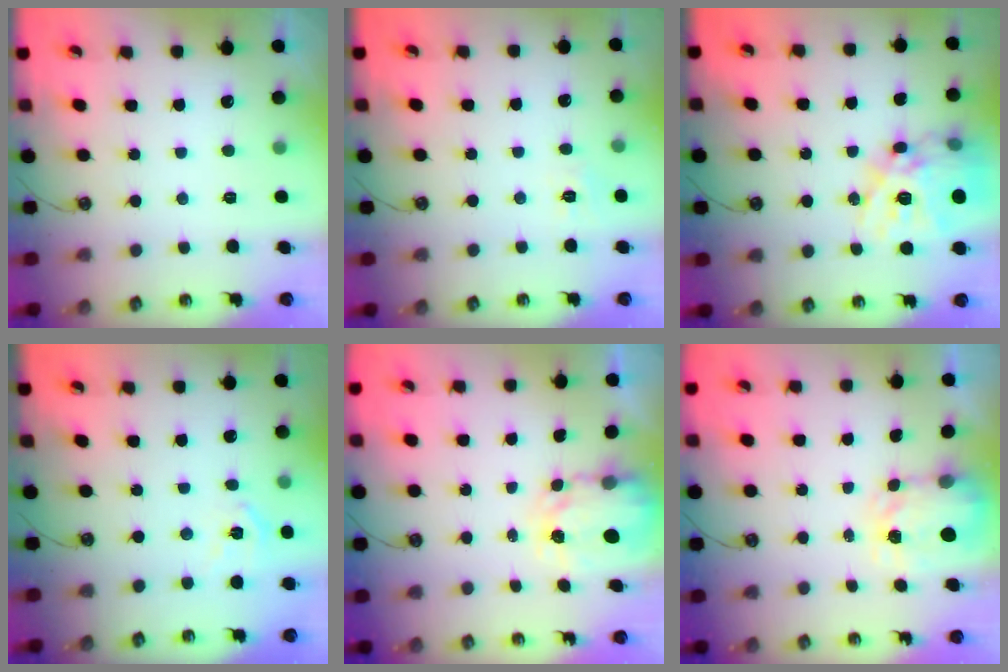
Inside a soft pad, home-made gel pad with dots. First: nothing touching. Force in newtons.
{"total": 4.4, "press": 4.4, "slide": 0.6}
{"total": 22.3, "press": 22.2, "slide": 2.3}
{"total": 7.2, "press": 7.1, "slide": 0.9}
{"total": 4.1, "press": 4.1, "slide": 0.3}
{"total": 3.8, "press": 3.7, "slide": 0.6}